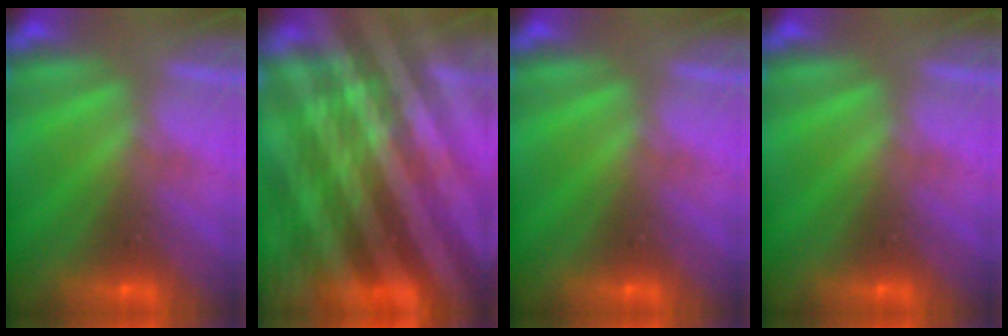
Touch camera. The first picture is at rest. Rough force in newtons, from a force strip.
{"total": 8.5}
{"total": 0.0}
{"total": 0.0}